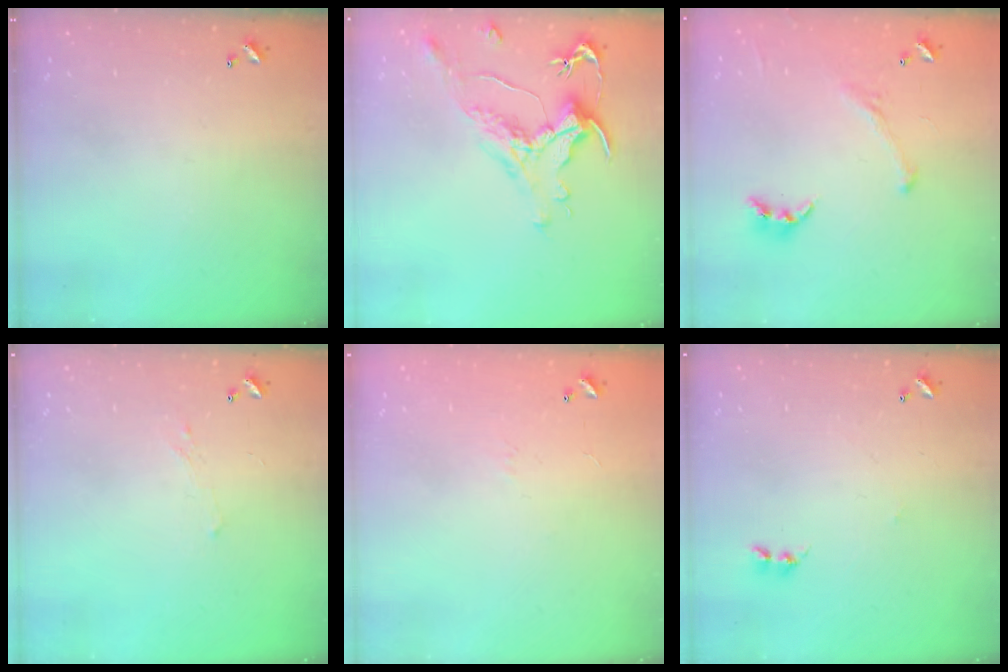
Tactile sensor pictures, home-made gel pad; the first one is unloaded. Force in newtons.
{"total": 1.7, "press": 1.1, "slide": 1.3}
{"total": 1.6, "press": 1.4, "slide": 0.8}
{"total": 0.8, "press": 0.6, "slide": 0.6}
{"total": 6.6, "press": 6.6, "slide": 0.7}
{"total": 2.8, "press": 2.7, "slide": 0.4}